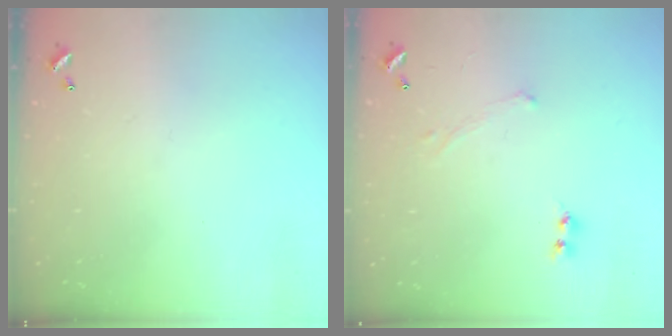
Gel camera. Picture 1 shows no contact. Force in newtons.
{"total": 0.7, "press": 0.7, "slide": 0.3}